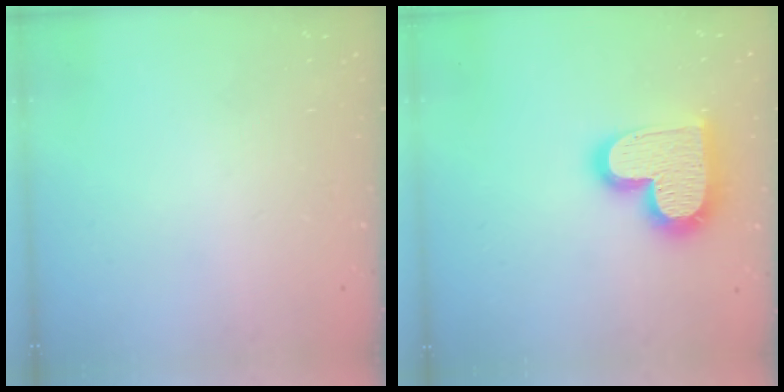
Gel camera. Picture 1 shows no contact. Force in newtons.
{"total": 19.5, "press": 19.5, "slide": 1.5}